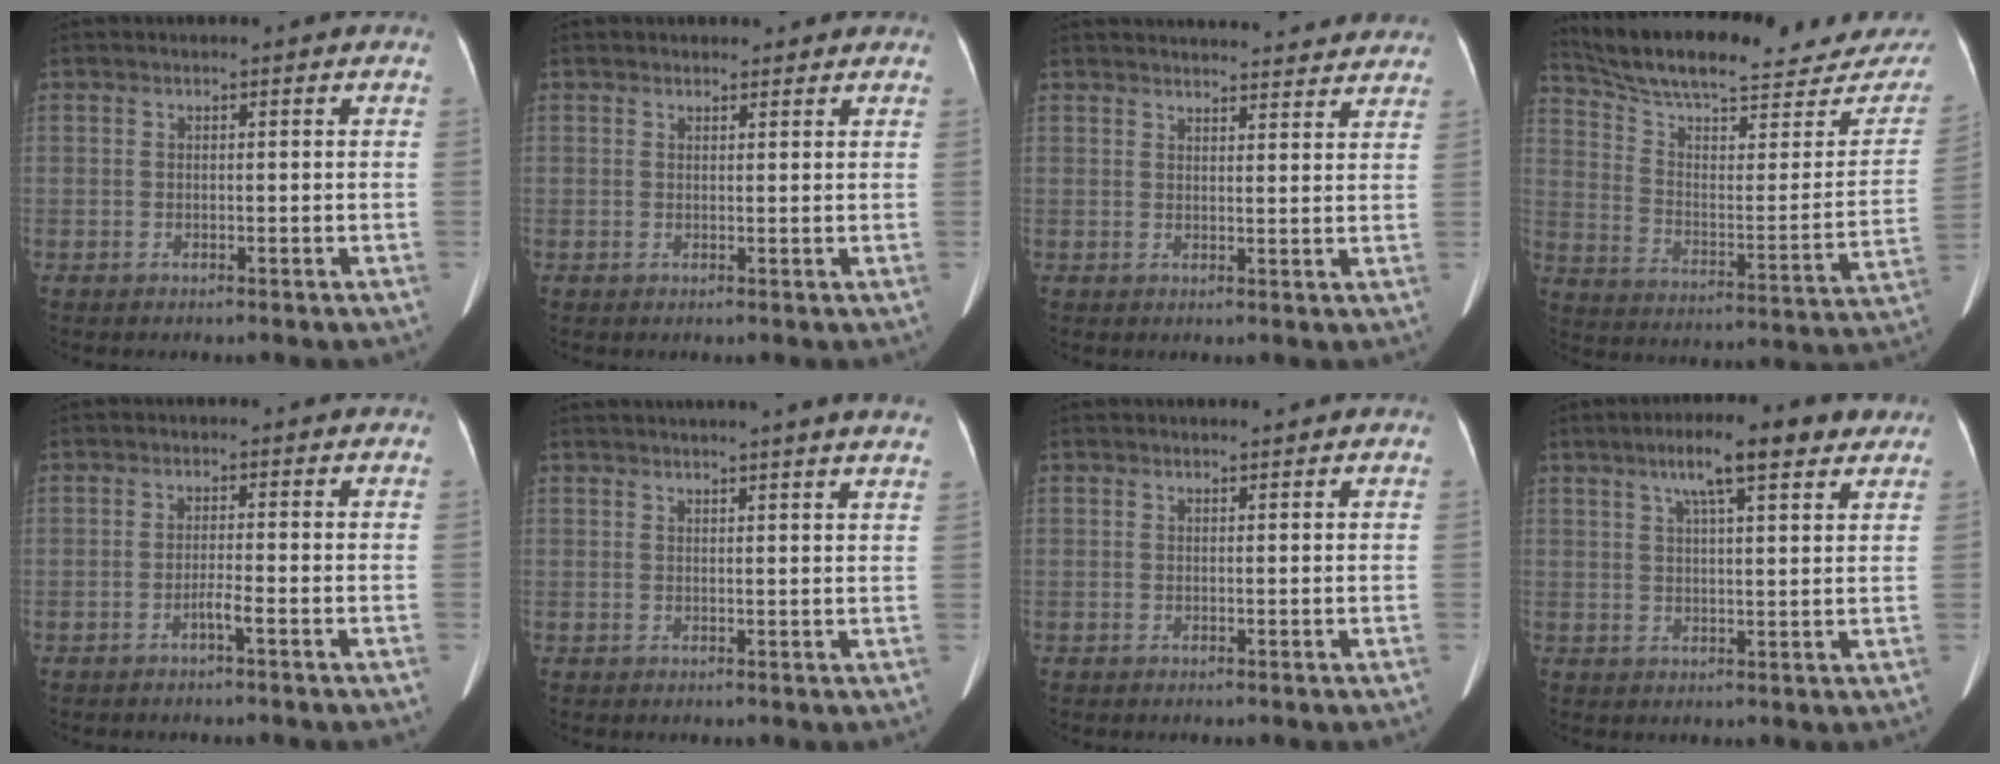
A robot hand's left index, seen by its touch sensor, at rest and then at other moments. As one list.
[{"total": 2.6, "force": [2.4, 1.0, 0.4], "torque": [0.000, -0.001, 0.025]}, {"total": 18.7, "force": [17.9, 3.2, 4.6], "torque": [-0.047, -0.006, 0.211]}, {"total": 26.9, "force": [24.7, 5.3, 9.3], "torque": [-0.152, -0.073, 0.330]}, {"total": 1.7, "force": [-1.3, -0.5, 1.0], "torque": [-0.013, -0.007, -0.021]}, {"total": 12.3, "force": [11.1, -0.9, 5.2], "torque": [-0.075, -0.018, 0.123]}, {"total": 0.7, "force": [0.7, -0.1, 0.2], "torque": [-0.003, -0.009, 0.013]}, {"total": 9.0, "force": [5.8, 1.4, 6.7], "torque": [-0.101, 0.017, 0.087]}]